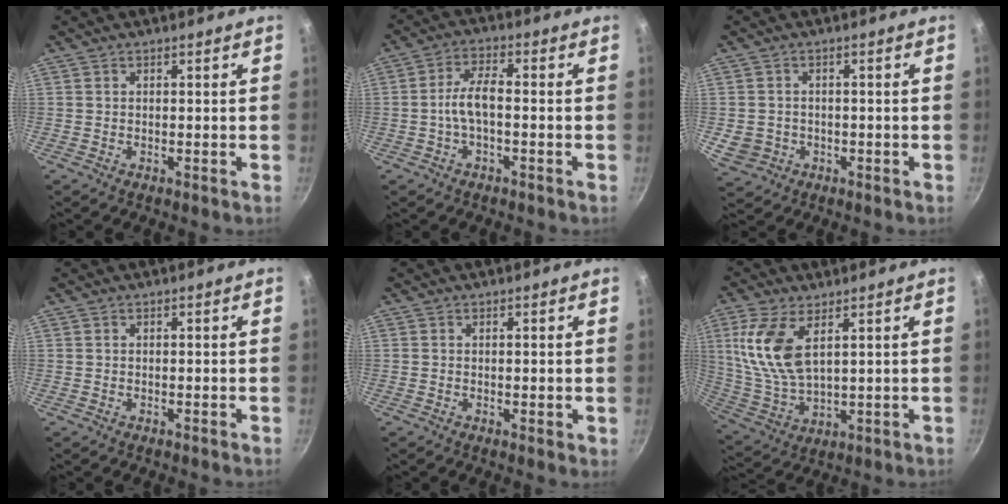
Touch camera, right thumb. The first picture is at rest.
{"total": 5.6, "force": [-1.2, 2.2, 5.0], "torque": [-0.102, 0.027, -0.029]}
{"total": 5.1, "force": [-1.1, 4.5, 2.1], "torque": [-0.030, 0.012, -0.008]}
{"total": 0.0}
{"total": 1.0, "force": [0.2, 0.3, 0.9], "torque": [-0.012, -0.002, 0.001]}
{"total": 12.7, "force": [4.7, 6.2, 10.1], "torque": [-0.207, -0.020, 0.104]}